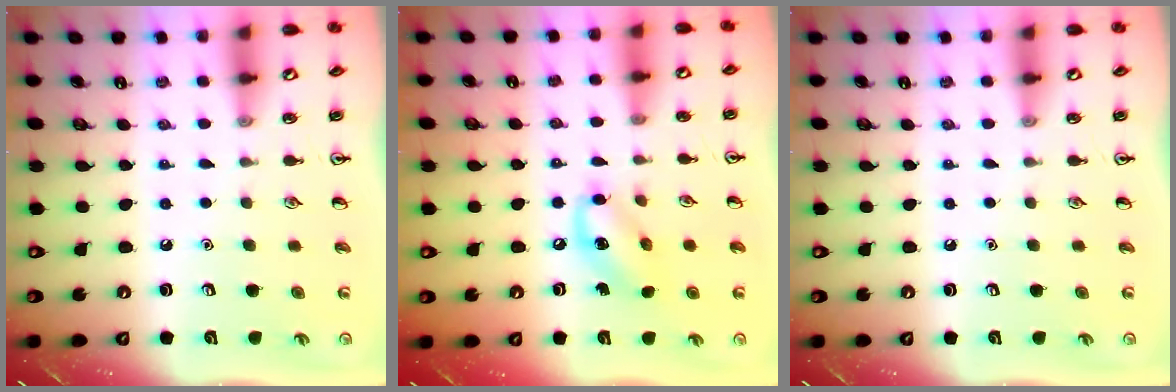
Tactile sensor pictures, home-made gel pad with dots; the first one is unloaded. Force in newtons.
{"total": 9.3, "press": 9.1, "slide": 1.7}
{"total": 0.0}